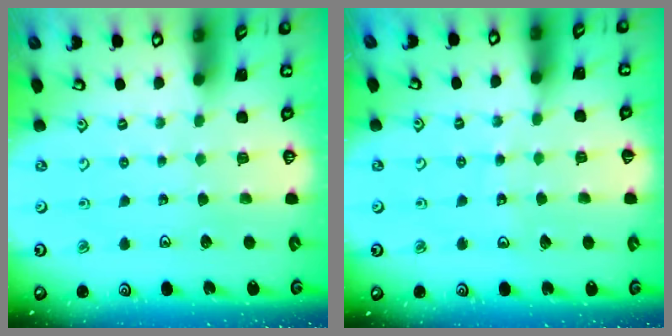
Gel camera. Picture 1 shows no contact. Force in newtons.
{"total": 5.7, "press": 5.6, "slide": 1.0}